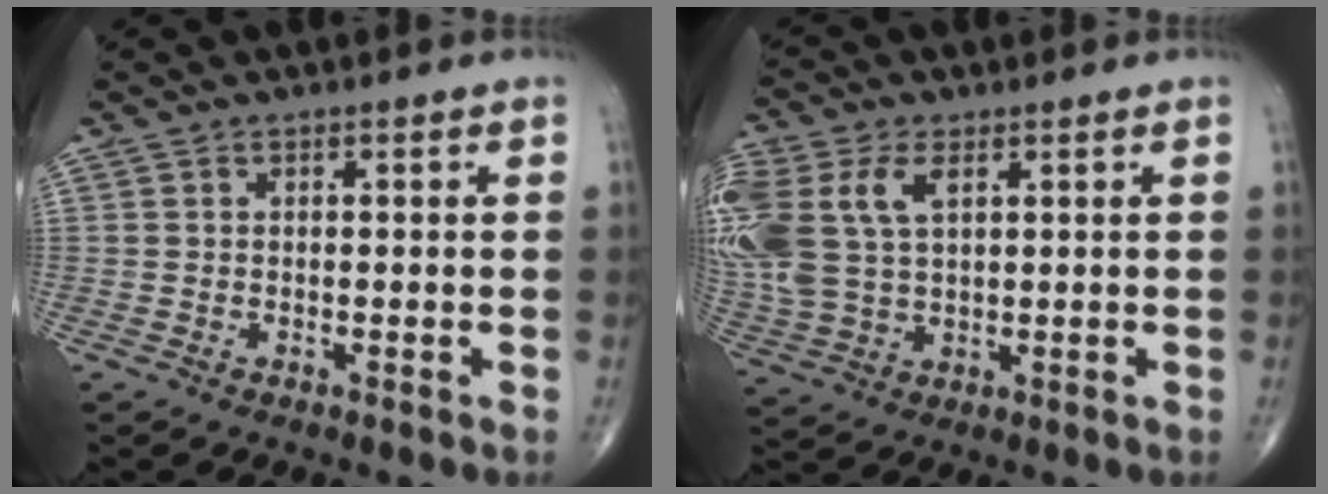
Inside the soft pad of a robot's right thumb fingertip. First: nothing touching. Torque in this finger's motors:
{"motor_torque": [1.12, 1.19, 1.35, 0.59, 0.20]}